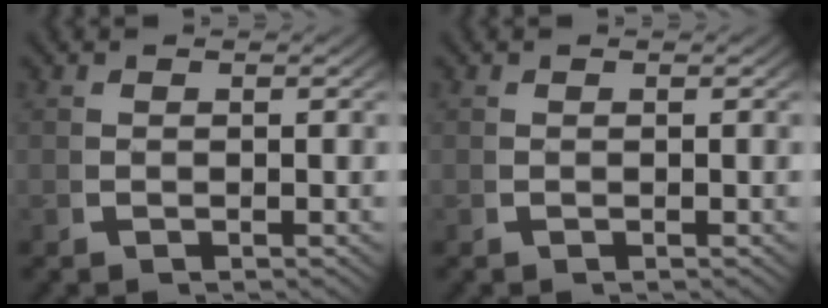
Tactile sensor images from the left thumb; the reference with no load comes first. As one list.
[{"total": 0.0}]